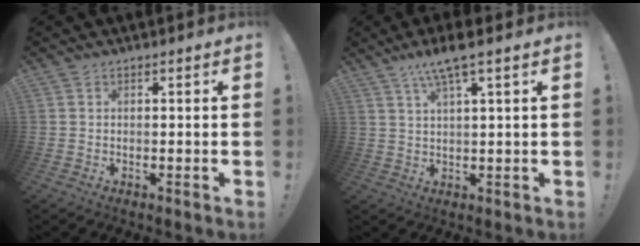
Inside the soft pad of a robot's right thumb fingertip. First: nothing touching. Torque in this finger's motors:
{"motor_torque": [0.53, 0.60, 0.44, 0.30, 0.00]}